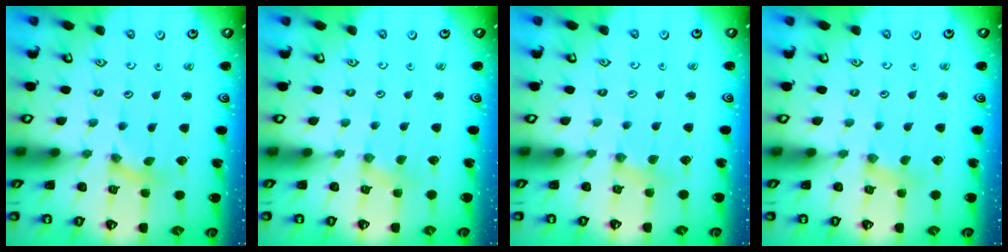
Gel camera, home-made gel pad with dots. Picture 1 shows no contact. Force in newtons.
{"total": 1.3, "press": 1.2, "slide": 0.2}
{"total": 2.9, "press": 2.8, "slide": 0.6}
{"total": 2.7, "press": 2.6, "slide": 0.5}